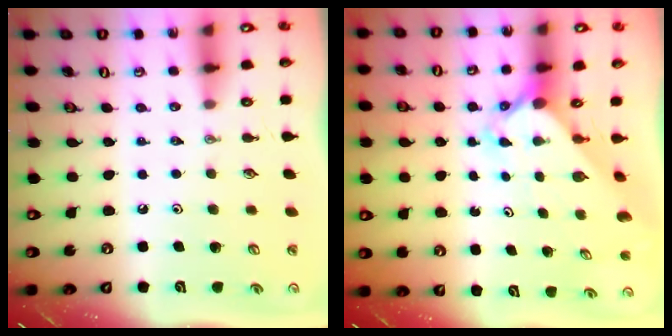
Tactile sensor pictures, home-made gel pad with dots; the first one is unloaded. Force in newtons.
{"total": 2.3, "press": 2.3, "slide": 0.1}